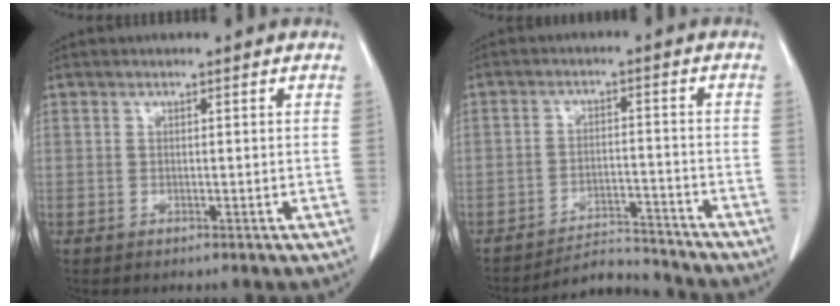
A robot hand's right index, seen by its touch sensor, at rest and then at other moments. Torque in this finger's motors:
{"motor_torque": [-0.63, -0.56, -0.17, -0.06]}